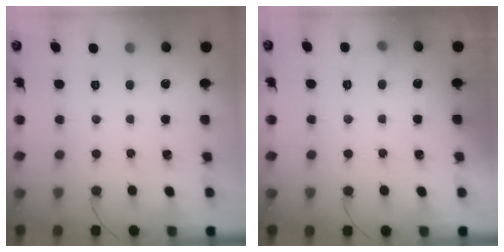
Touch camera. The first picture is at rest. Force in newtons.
{"total": 3.8, "press": 3.7, "slide": 0.9}